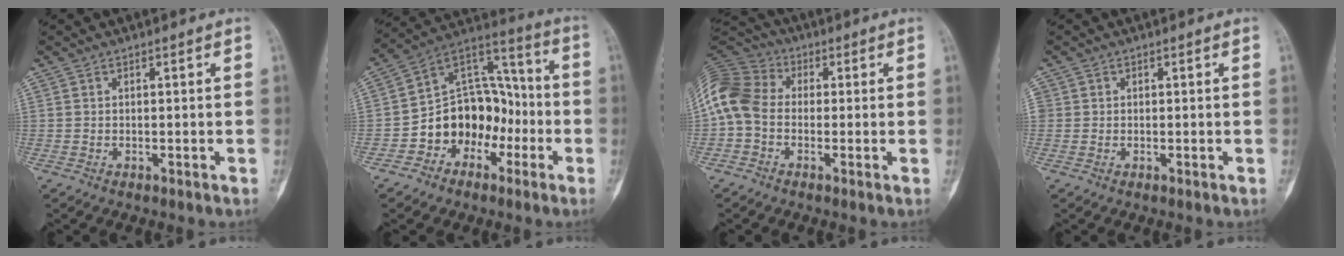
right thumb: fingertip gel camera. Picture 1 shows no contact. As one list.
[{"total": 15.1, "force": [-5.3, 11.7, 7.9], "torque": [-0.073, 0.084, -0.094]}, {"total": 11.2, "force": [-0.7, 8.6, 7.0], "torque": [-0.144, 0.027, -0.030]}, {"total": 1.0, "force": [0.1, 1.0, 0.1], "torque": [0.007, 0.003, 0.001]}]